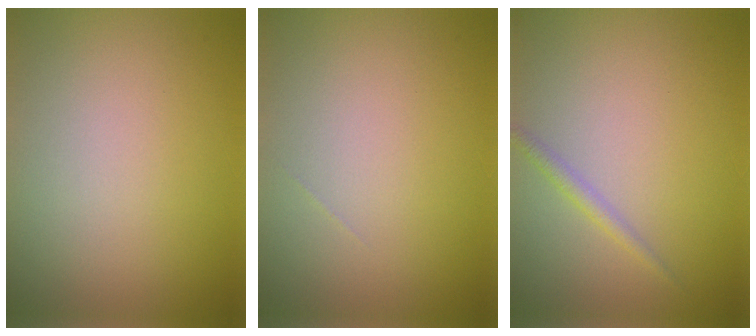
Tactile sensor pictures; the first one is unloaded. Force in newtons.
{"total": 0.0}
{"total": 1.2, "press": 1.2, "slide": 0.0}